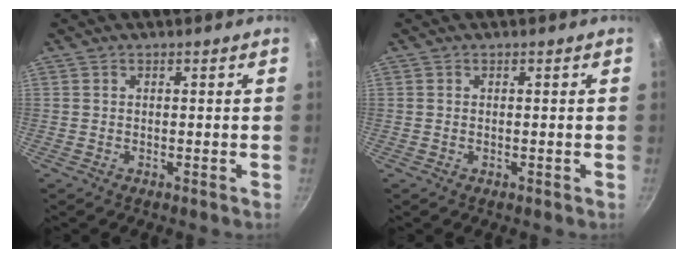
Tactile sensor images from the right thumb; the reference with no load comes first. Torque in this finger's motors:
{"motor_torque": [0.15, 0.50, -0.31, 0.21, 0.07]}